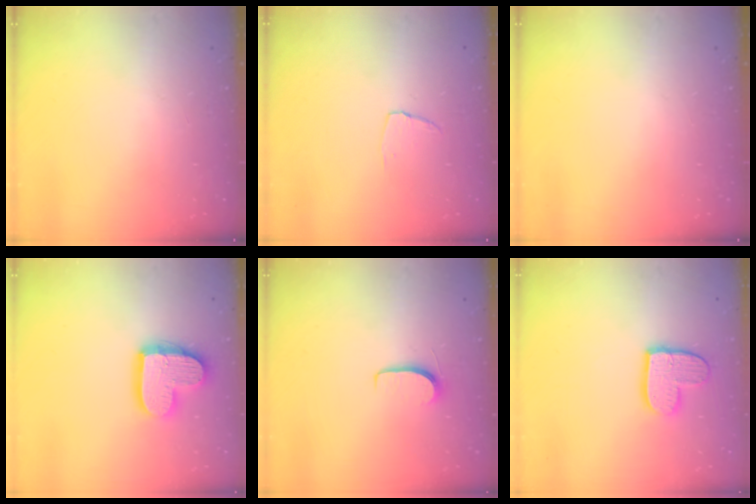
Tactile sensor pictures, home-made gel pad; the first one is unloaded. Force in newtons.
{"total": 3.5, "press": 3.5, "slide": 0.3}
{"total": 0.0}
{"total": 14.5, "press": 14.4, "slide": 1.3}
{"total": 5.4, "press": 5.4, "slide": 0.6}
{"total": 11.0, "press": 10.9, "slide": 0.9}